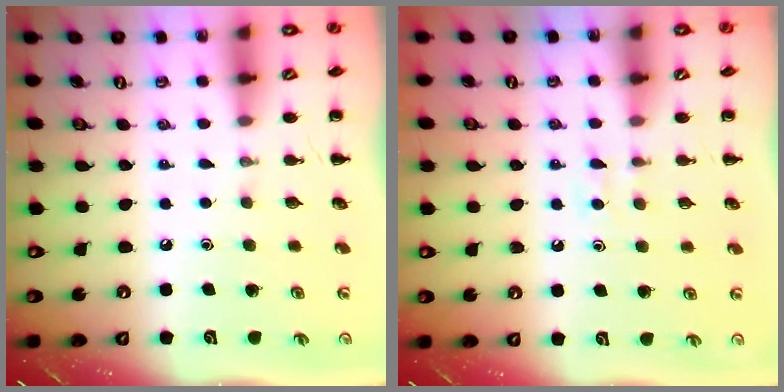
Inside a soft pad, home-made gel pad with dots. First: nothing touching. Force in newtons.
{"total": 3.7, "press": 3.5, "slide": 1.2}